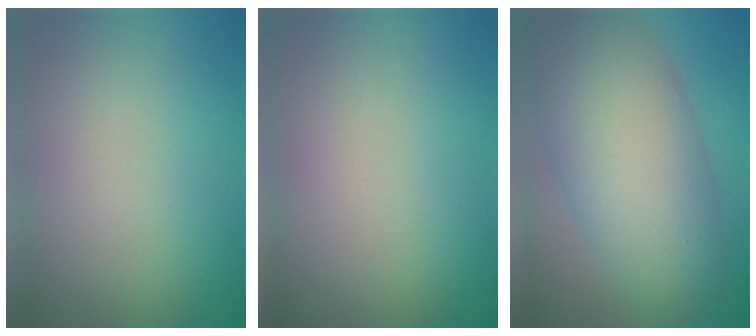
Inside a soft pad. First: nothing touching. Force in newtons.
{"total": 0.0}
{"total": 10.7, "press": 10.6, "slide": 0.6}